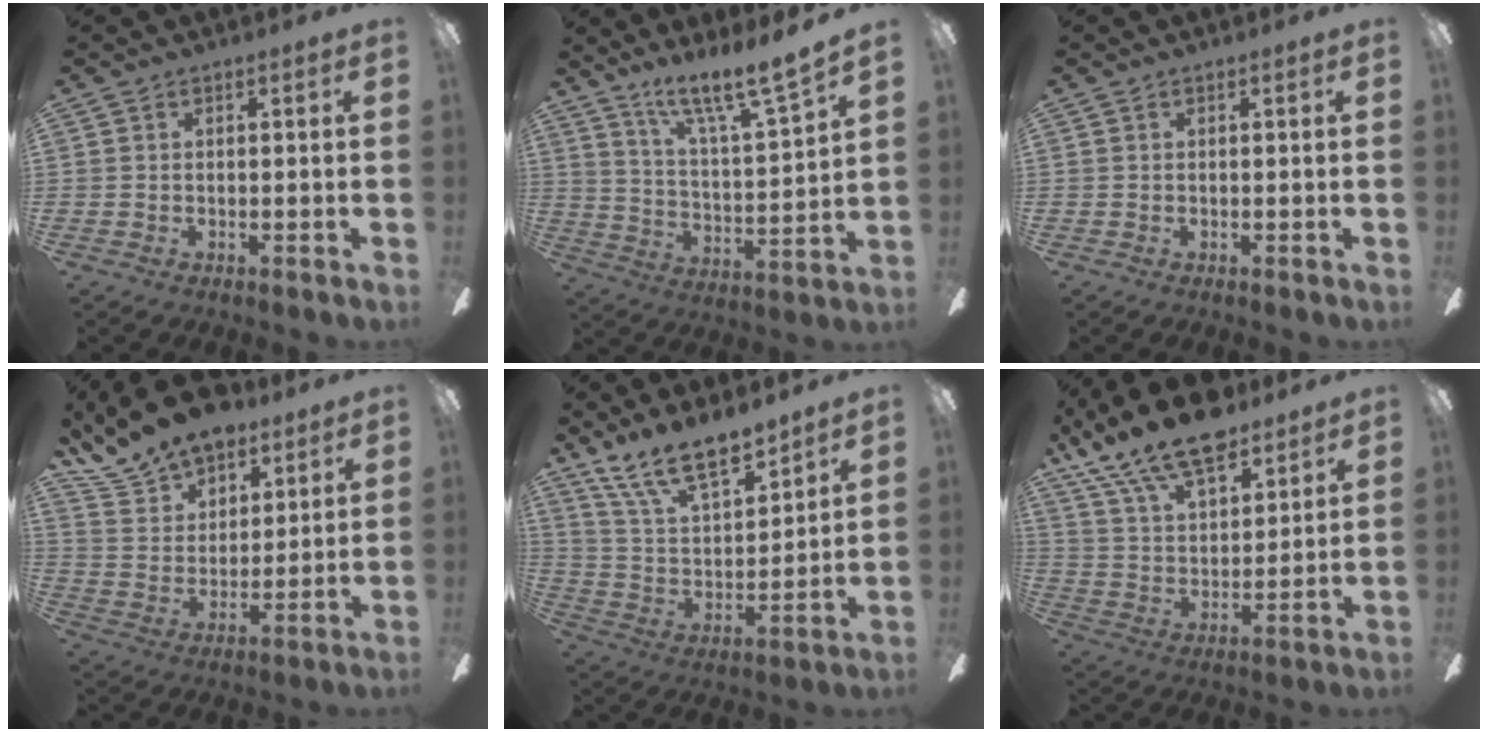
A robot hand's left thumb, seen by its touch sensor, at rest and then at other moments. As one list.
[{"total": 12.5, "force": [10.9, 0.0, 6.1], "torque": [-0.120, -0.081, 0.180]}, {"total": 0.0}, {"total": 13.7, "force": [11.7, 6.1, 3.5], "torque": [-0.089, -0.075, 0.220]}, {"total": 15.0, "force": [12.3, 4.7, 7.2], "torque": [-0.144, -0.077, 0.222]}, {"total": 17.5, "force": [12.7, 7.1, 9.7], "torque": [-0.188, -0.068, 0.226]}]